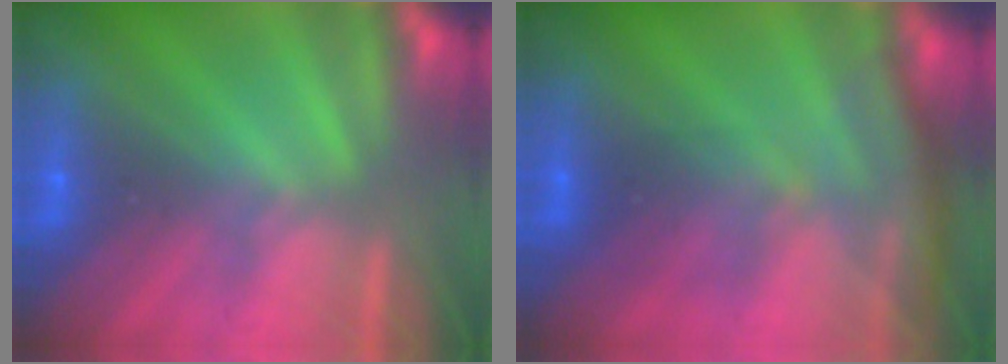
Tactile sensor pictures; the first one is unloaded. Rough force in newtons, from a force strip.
{"total": 2.8}